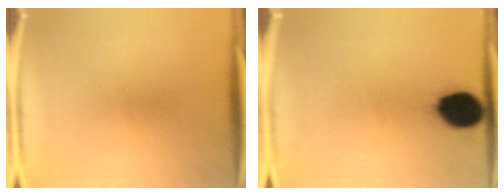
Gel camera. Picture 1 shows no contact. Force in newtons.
{"total": 11.9}